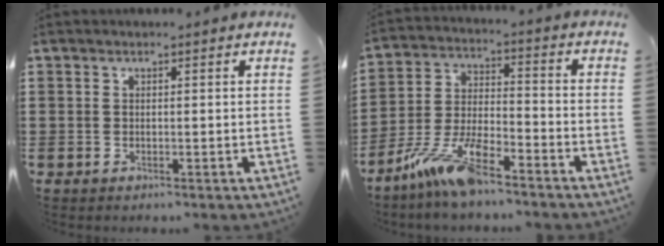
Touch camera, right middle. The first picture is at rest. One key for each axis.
{"total": 10.1, "fx": -7.6, "fy": 2.0, "fz": 6.3, "tx": -0.140, "ty": 0.003, "tz": -0.151}